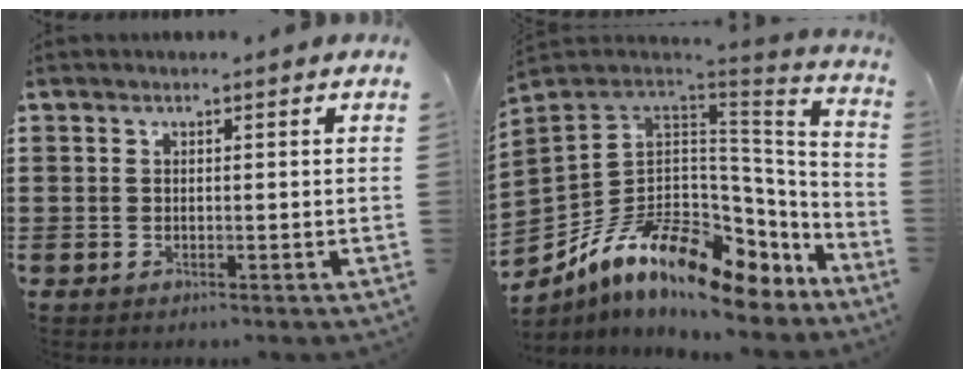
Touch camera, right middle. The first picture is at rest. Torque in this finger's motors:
{"motor_torque": [2.14, 0.00, 1.00, 0.21]}